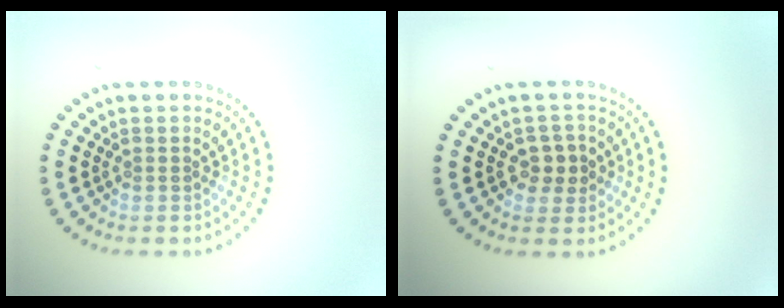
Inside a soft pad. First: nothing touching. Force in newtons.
{"total": 2.4, "press": 2.3, "slide": 0.8}